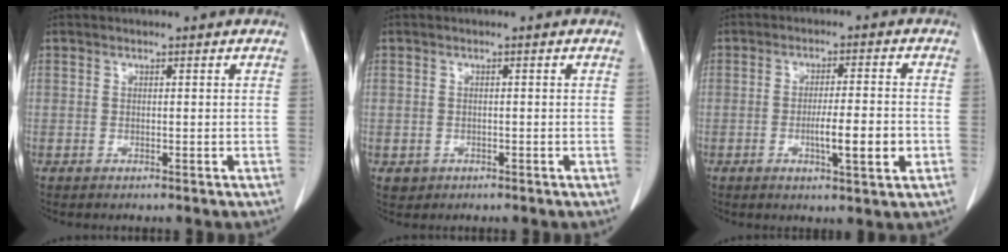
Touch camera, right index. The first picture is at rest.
{"total": 1.7, "force": [-0.6, 1.6, 0.2], "torque": [-0.002, 0.005, -0.006]}
{"total": 6.9, "force": [-1.9, 0.6, 6.7], "torque": [-0.106, -0.005, -0.028]}